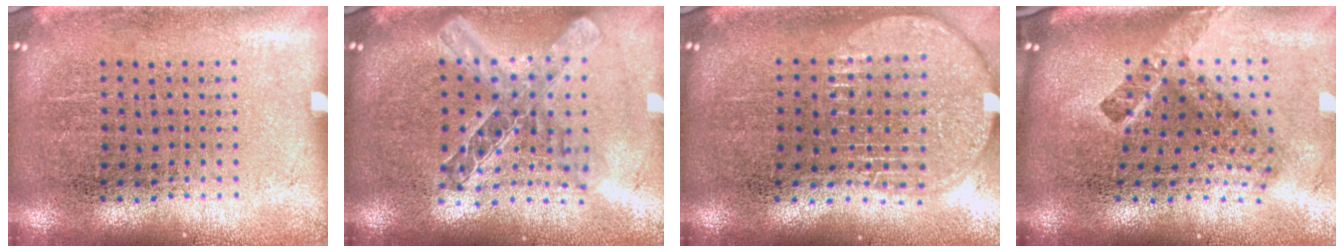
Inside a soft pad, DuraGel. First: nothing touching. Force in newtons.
{"total": 2.0, "press": 1.7, "slide": 1.1}
{"total": 2.0, "press": 1.6, "slide": 1.1}
{"total": 2.5, "press": 1.6, "slide": 2.0}